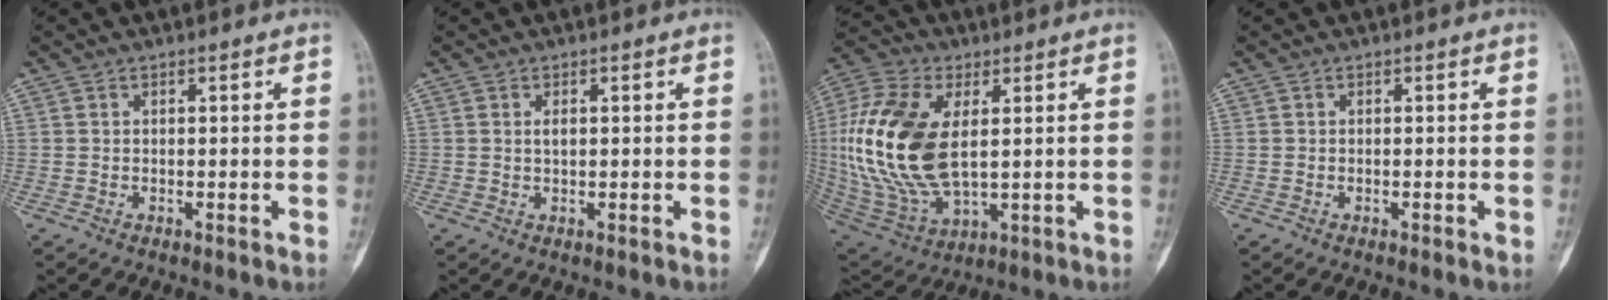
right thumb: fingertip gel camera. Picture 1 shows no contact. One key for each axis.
{"total": 1.1, "fx": 0.3, "fy": 0.6, "fz": 1.0, "tx": -0.013, "ty": -0.002, "tz": 0.006}
{"total": 21.8, "fx": 2.4, "fy": 12.1, "fz": 18.0, "tx": -0.382, "ty": -0.015, "tz": 0.051}
{"total": 0.5, "fx": -0.2, "fy": 0.2, "fz": 0.4, "tx": -0.007, "ty": 0.000, "tz": -0.001}